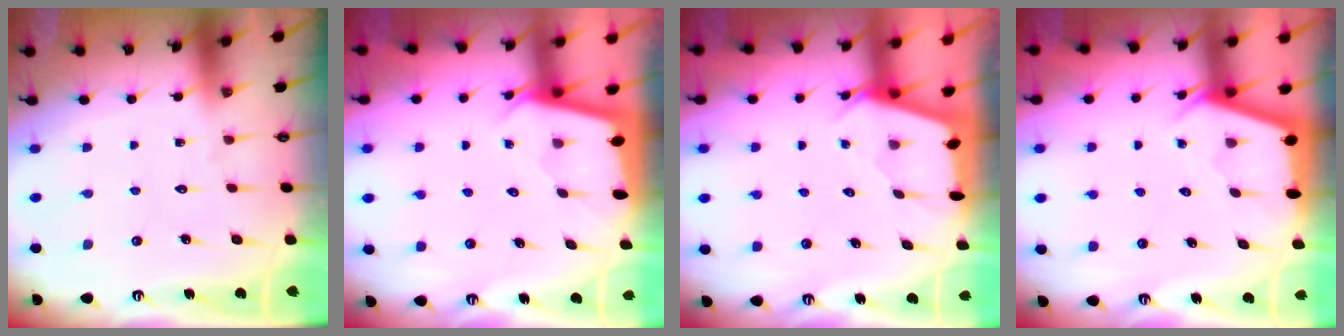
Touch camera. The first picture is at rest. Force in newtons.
{"total": 2.0, "press": 2.0, "slide": 0.3}
{"total": 2.4, "press": 2.4, "slide": 0.3}
{"total": 2.8, "press": 2.8, "slide": 0.4}